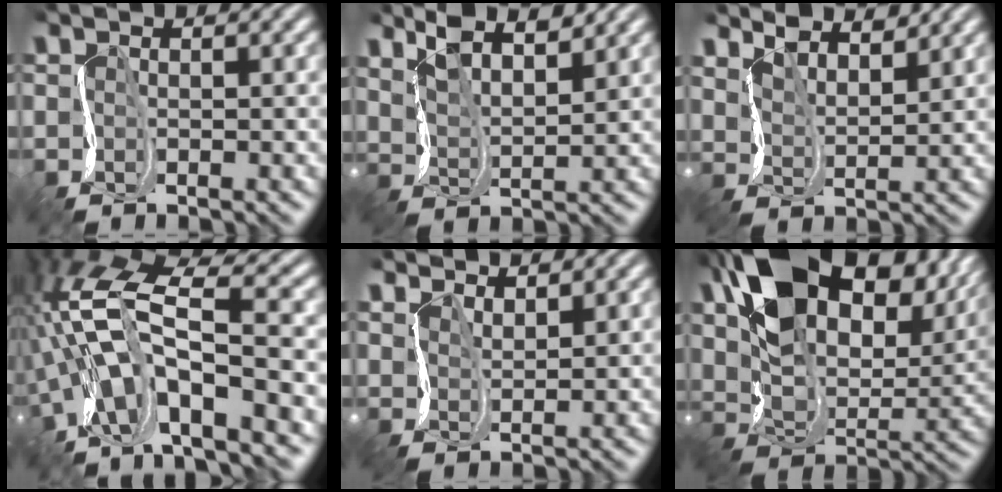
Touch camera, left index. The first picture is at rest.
{"total": 4.6, "force": [3.8, 1.1, 2.3], "torque": [-0.057, 0.005, 0.069]}
{"total": 3.7, "force": [3.5, 0.7, 0.9], "torque": [-0.029, -0.002, 0.062]}
{"total": 11.0, "force": [-2.3, 4.3, 9.9], "torque": [-0.200, 0.015, -0.043]}
{"total": 3.3, "force": [3.2, 0.4, 0.2], "torque": [-0.014, 0.006, 0.061]}
{"total": 17.4, "force": [9.3, 10.0, 10.8], "torque": [-0.217, 0.013, 0.174]}